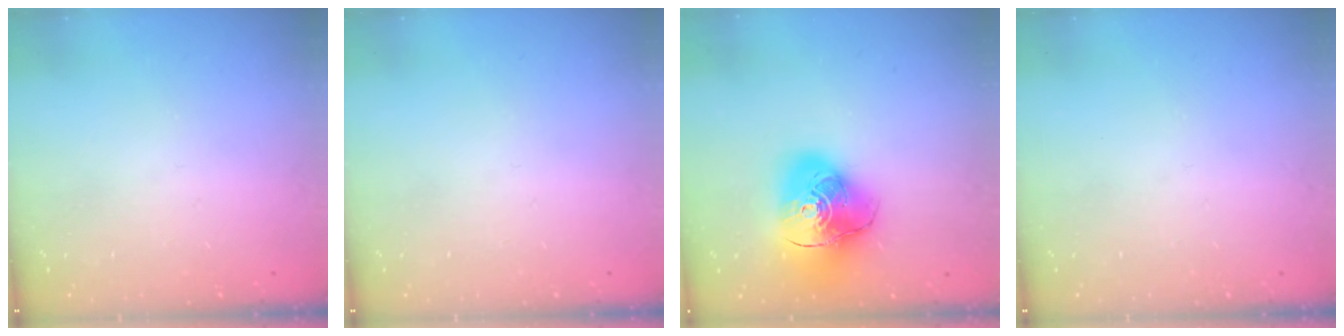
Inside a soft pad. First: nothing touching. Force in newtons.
{"total": 0.0}
{"total": 18.0, "press": 17.8, "slide": 2.4}
{"total": 0.0}